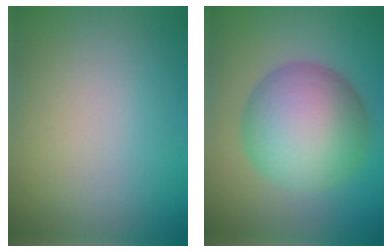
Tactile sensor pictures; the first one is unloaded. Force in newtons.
{"total": 10.1, "press": 10.1, "slide": 0.3}